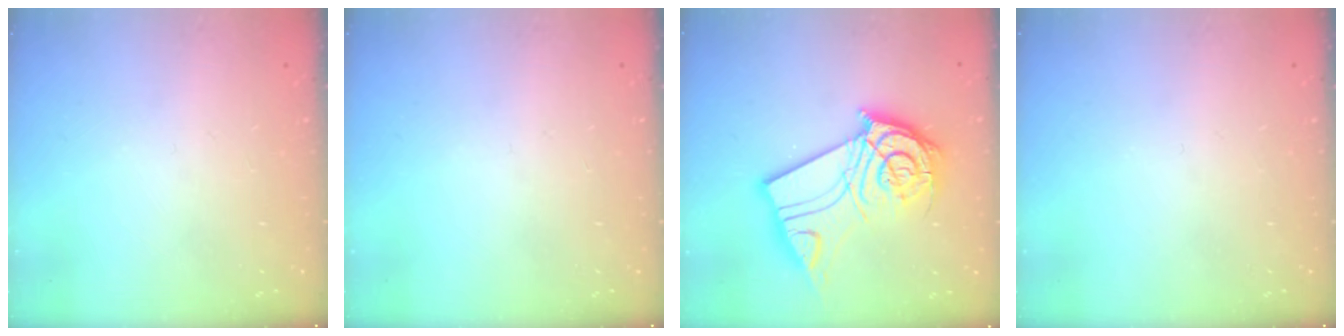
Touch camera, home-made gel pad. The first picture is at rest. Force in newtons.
{"total": 0.0}
{"total": 16.8, "press": 16.8, "slide": 1.8}
{"total": 0.0}